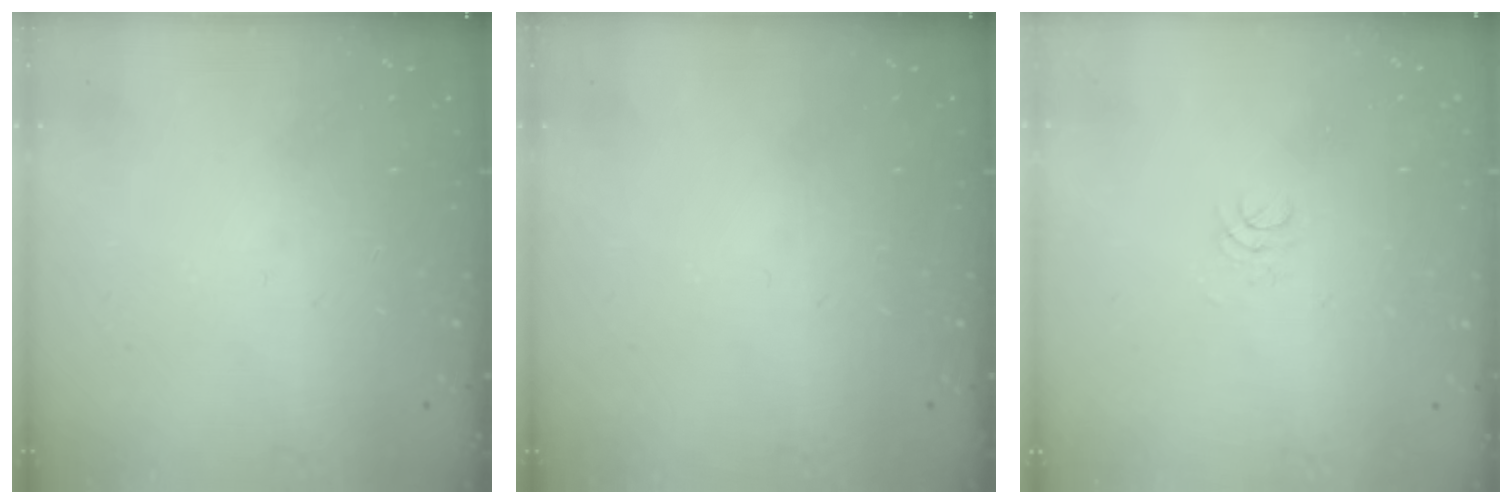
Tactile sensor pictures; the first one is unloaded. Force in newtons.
{"total": 0.0}
{"total": 1.7, "press": 1.7, "slide": 0.2}